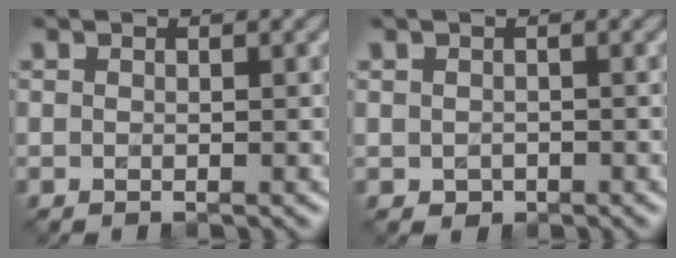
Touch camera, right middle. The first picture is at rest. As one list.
[{"total": 0.7, "force": [0.0, 0.7, 0.1], "torque": [-0.002, -0.001, -0.001]}]